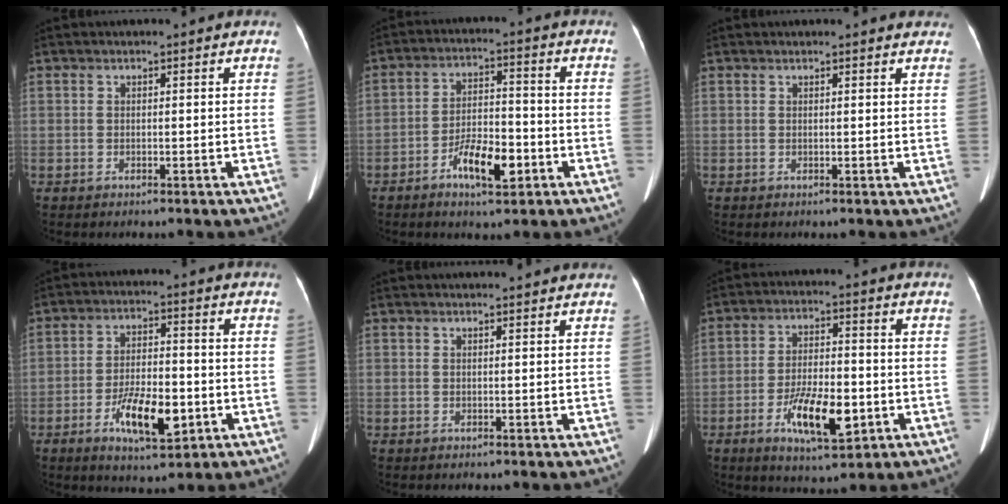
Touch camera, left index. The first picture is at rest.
{"total": 7.8, "force": [-3.9, 2.6, 6.3], "torque": [-0.120, 0.004, -0.064]}
{"total": 5.2, "force": [4.8, 1.1, 1.4], "torque": [-0.008, 0.014, 0.040]}
{"total": 9.4, "force": [-3.6, 3.3, 8.1], "torque": [-0.153, -0.005, -0.057]}
{"total": 4.3, "force": [4.2, 0.2, 1.1], "torque": [-0.013, 0.021, 0.046]}
{"total": 10.2, "force": [-3.7, 3.4, 8.9], "torque": [-0.168, -0.008, -0.058]}